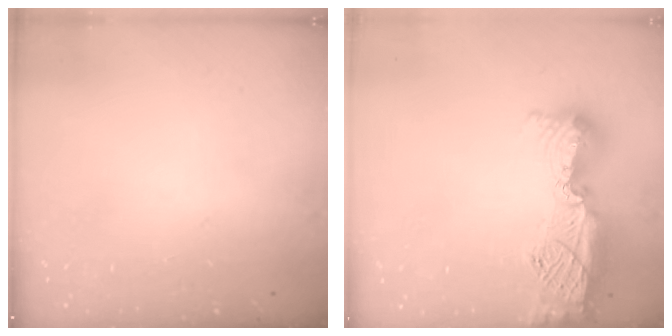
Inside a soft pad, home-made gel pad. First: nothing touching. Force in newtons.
{"total": 17.2, "press": 16.2, "slide": 5.8}